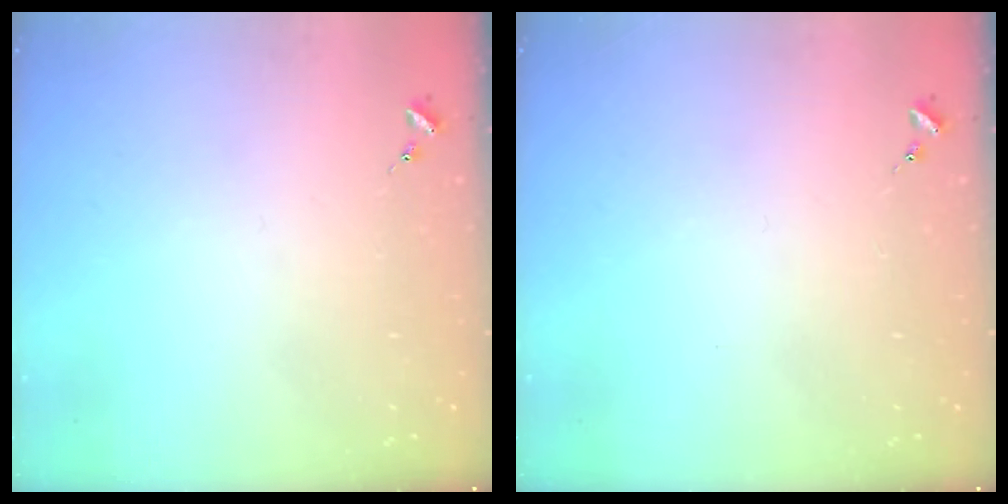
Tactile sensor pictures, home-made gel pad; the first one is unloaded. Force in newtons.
{"total": 0.0}